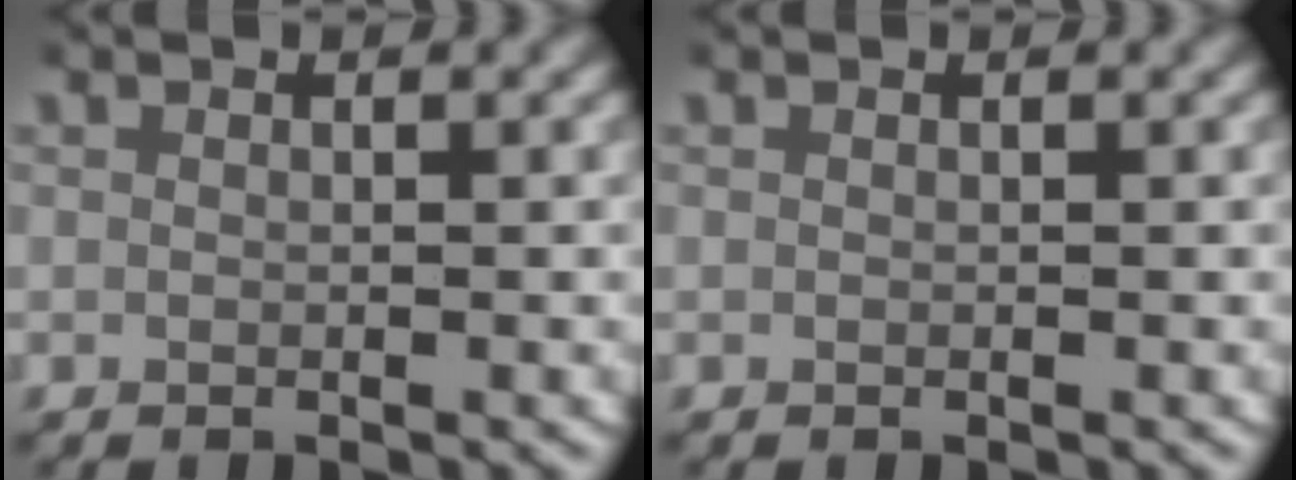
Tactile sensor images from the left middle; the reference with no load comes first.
{"total": 0.0}